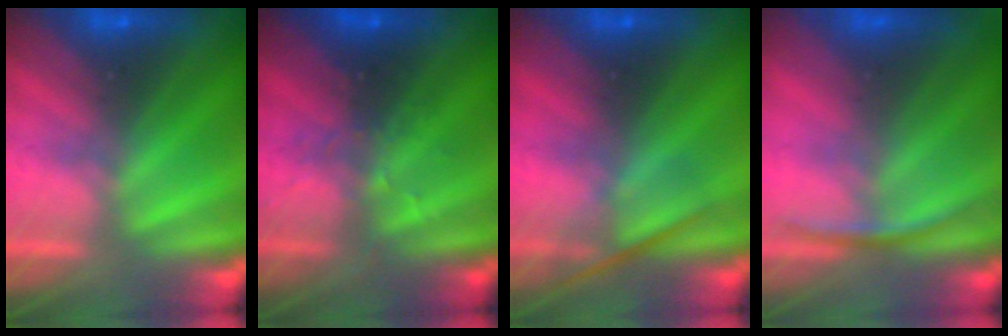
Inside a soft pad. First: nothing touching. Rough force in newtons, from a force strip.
{"total": 2.9}
{"total": 2.4}
{"total": 2.9}